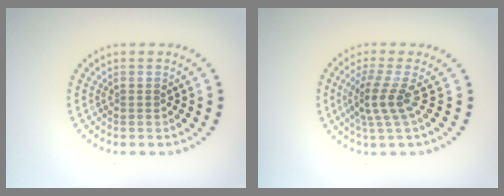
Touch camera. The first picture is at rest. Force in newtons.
{"total": 2.8, "press": 2.0, "slide": 2.0}